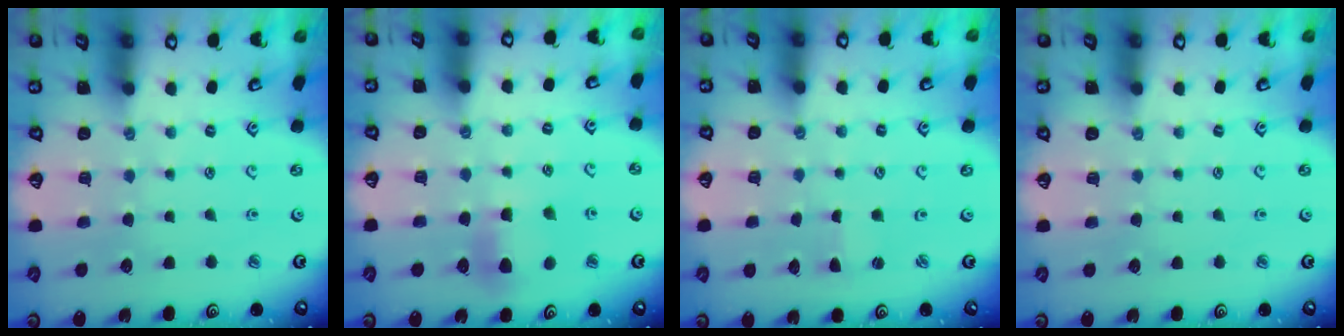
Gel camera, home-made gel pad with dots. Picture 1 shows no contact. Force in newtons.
{"total": 5.4, "press": 5.4, "slide": 0.2}
{"total": 1.0, "press": 1.0, "slide": 0.2}
{"total": 0.0}